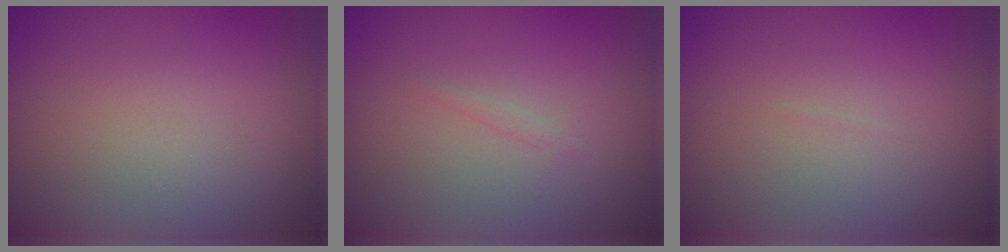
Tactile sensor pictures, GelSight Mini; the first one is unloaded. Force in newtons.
{"total": 0.6, "press": 0.6, "slide": 0.0}
{"total": 0.0}